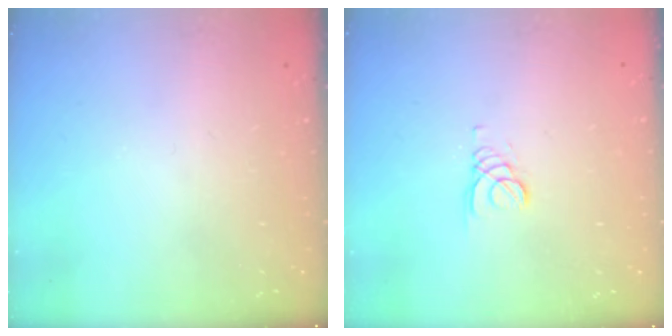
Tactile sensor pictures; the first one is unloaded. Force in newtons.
{"total": 1.2, "press": 1.2, "slide": 0.1}